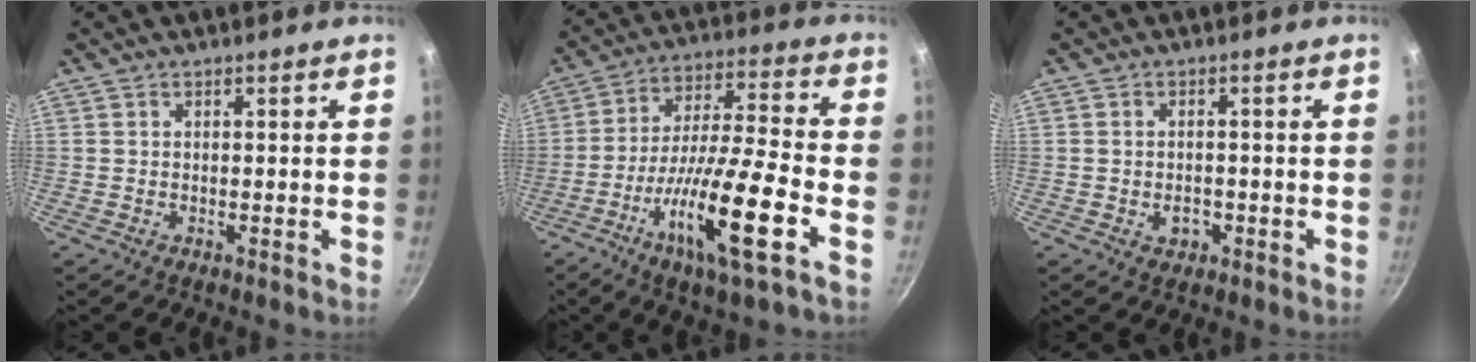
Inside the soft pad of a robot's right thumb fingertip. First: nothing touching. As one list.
[{"total": 18.2, "force": [-7.4, 2.9, 16.4], "torque": [-0.292, 0.030, -0.139]}, {"total": 2.8, "force": [-0.9, 2.1, 1.7], "torque": [-0.021, 0.007, -0.012]}]